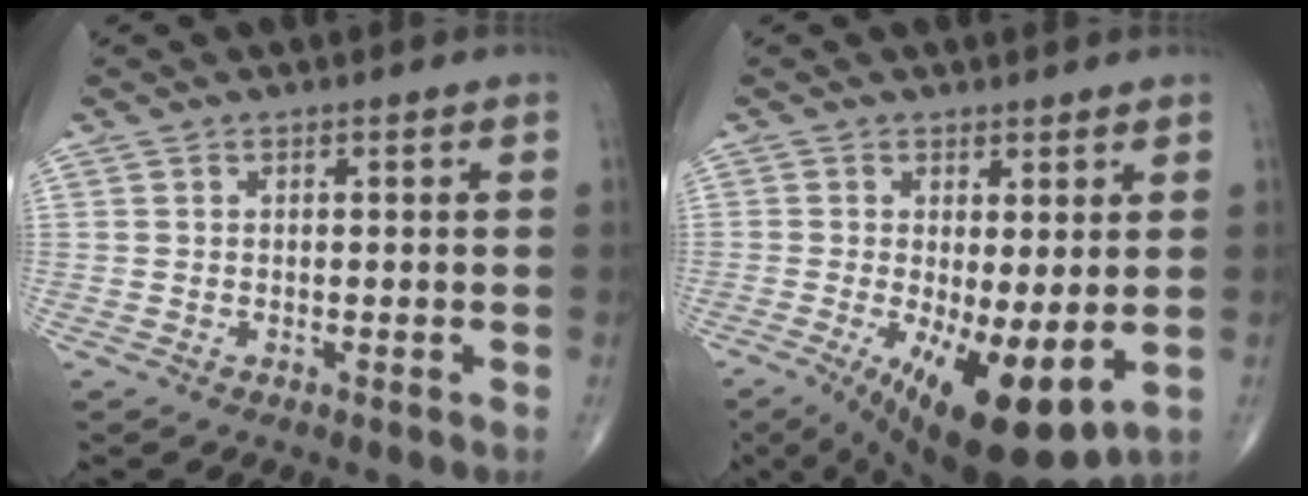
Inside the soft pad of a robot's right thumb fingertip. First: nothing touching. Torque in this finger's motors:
{"motor_torque": [-0.24, 1.01, 0.26, -0.15, 0.34]}